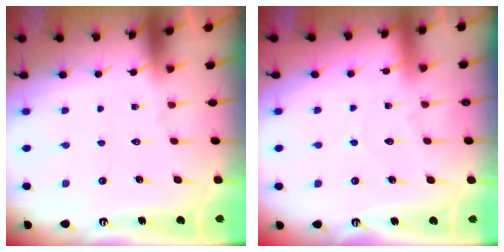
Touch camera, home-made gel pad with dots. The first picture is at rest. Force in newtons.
{"total": 4.1, "press": 4.0, "slide": 0.3}